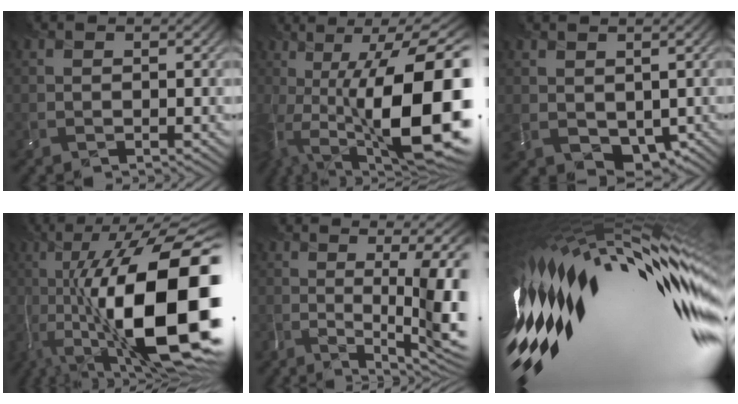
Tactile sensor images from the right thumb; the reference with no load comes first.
{"total": 18.6, "force": [-3.2, 6.2, 17.2], "torque": [-0.242, 0.000, -0.058]}
{"total": 5.6, "force": [-0.1, 4.3, 3.7], "torque": [-0.087, -0.024, 0.011]}
{"total": 21.1, "force": [-3.8, 7.6, 19.3], "torque": [-0.316, -0.004, -0.059]}
{"total": 12.0, "force": [-2.3, 2.9, 11.4], "torque": [-0.123, -0.005, -0.030]}
{"total": 21.3, "force": [-0.7, 6.4, 20.3], "torque": [-0.358, -0.022, -0.025]}